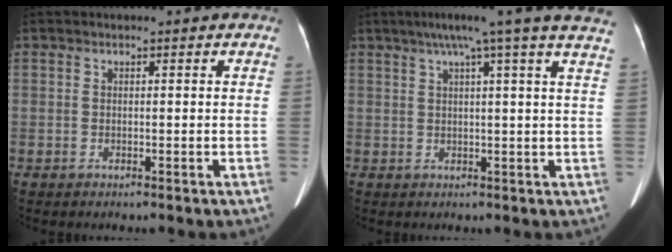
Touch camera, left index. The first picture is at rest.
{"total": 15.7, "force": [12.5, -1.4, 9.4], "torque": [-0.147, 0.016, 0.146]}